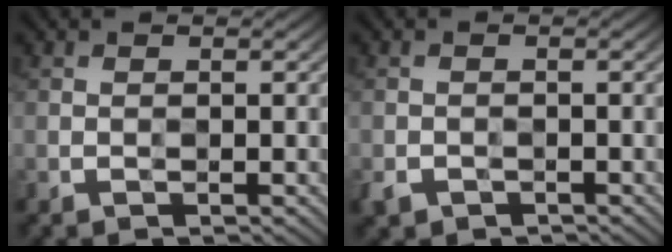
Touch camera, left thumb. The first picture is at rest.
{"total": 1.8, "force": [-1.3, 1.2, 0.3], "torque": [-0.015, -0.009, -0.027]}